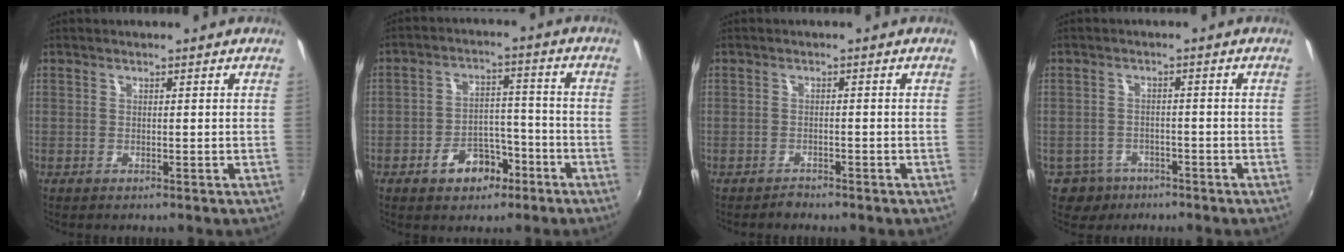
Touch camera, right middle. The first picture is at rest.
{"total": 7.9, "force": [-4.7, 4.9, 4.0], "torque": [-0.077, 0.023, -0.064]}
{"total": 1.4, "force": [-1.4, 0.4, 0.0], "torque": [-0.004, 0.000, -0.025]}
{"total": 5.1, "force": [-3.2, 3.9, 0.8], "torque": [-0.034, 0.004, -0.049]}